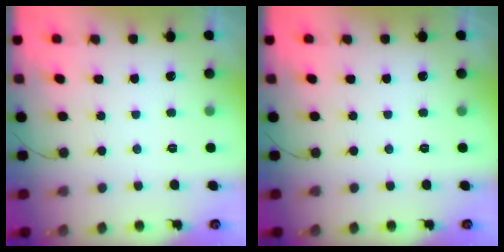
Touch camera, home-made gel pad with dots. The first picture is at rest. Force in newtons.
{"total": 0.0}